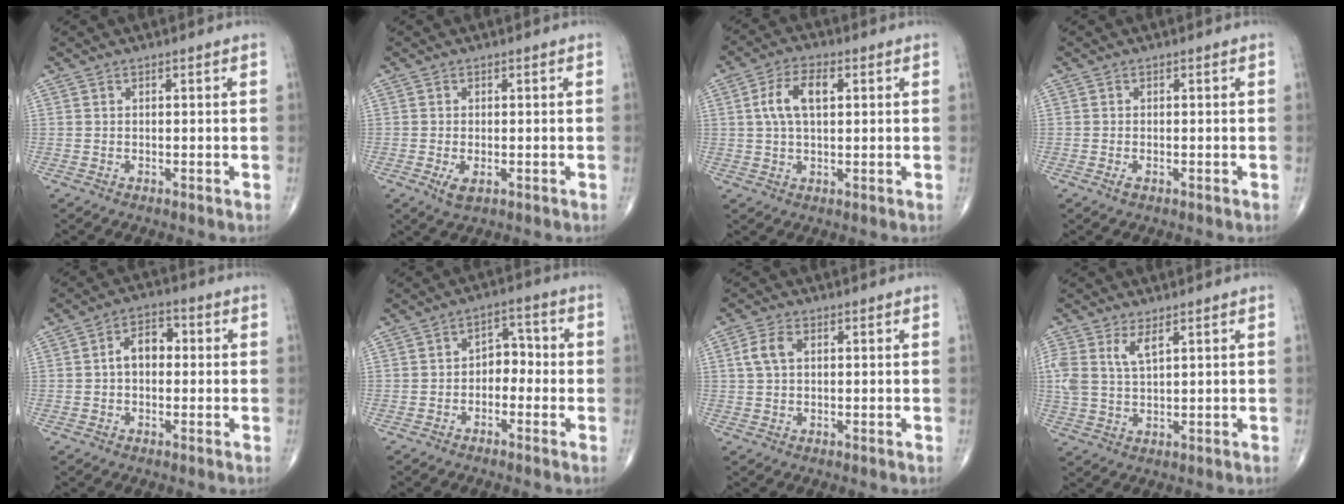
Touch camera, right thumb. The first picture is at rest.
{"total": 2.5, "force": [-0.8, 1.1, 2.1], "torque": [-0.039, -0.004, -0.013]}
{"total": 7.2, "force": [1.6, 3.6, 6.0], "torque": [-0.118, 0.012, 0.030]}
{"total": 1.0, "force": [-0.5, 0.4, 0.7], "torque": [-0.016, -0.001, -0.009]}
{"total": 5.6, "force": [0.1, 3.8, 4.2], "torque": [-0.053, 0.023, -0.008]}
{"total": 4.8, "force": [-1.4, 3.4, 3.1], "torque": [-0.019, 0.031, -0.034]}
{"total": 3.9, "force": [1.0, 2.3, 3.0], "torque": [-0.069, 0.008, 0.018]}
{"total": 5.7, "force": [2.6, 2.4, 4.5], "torque": [-0.103, -0.001, 0.059]}